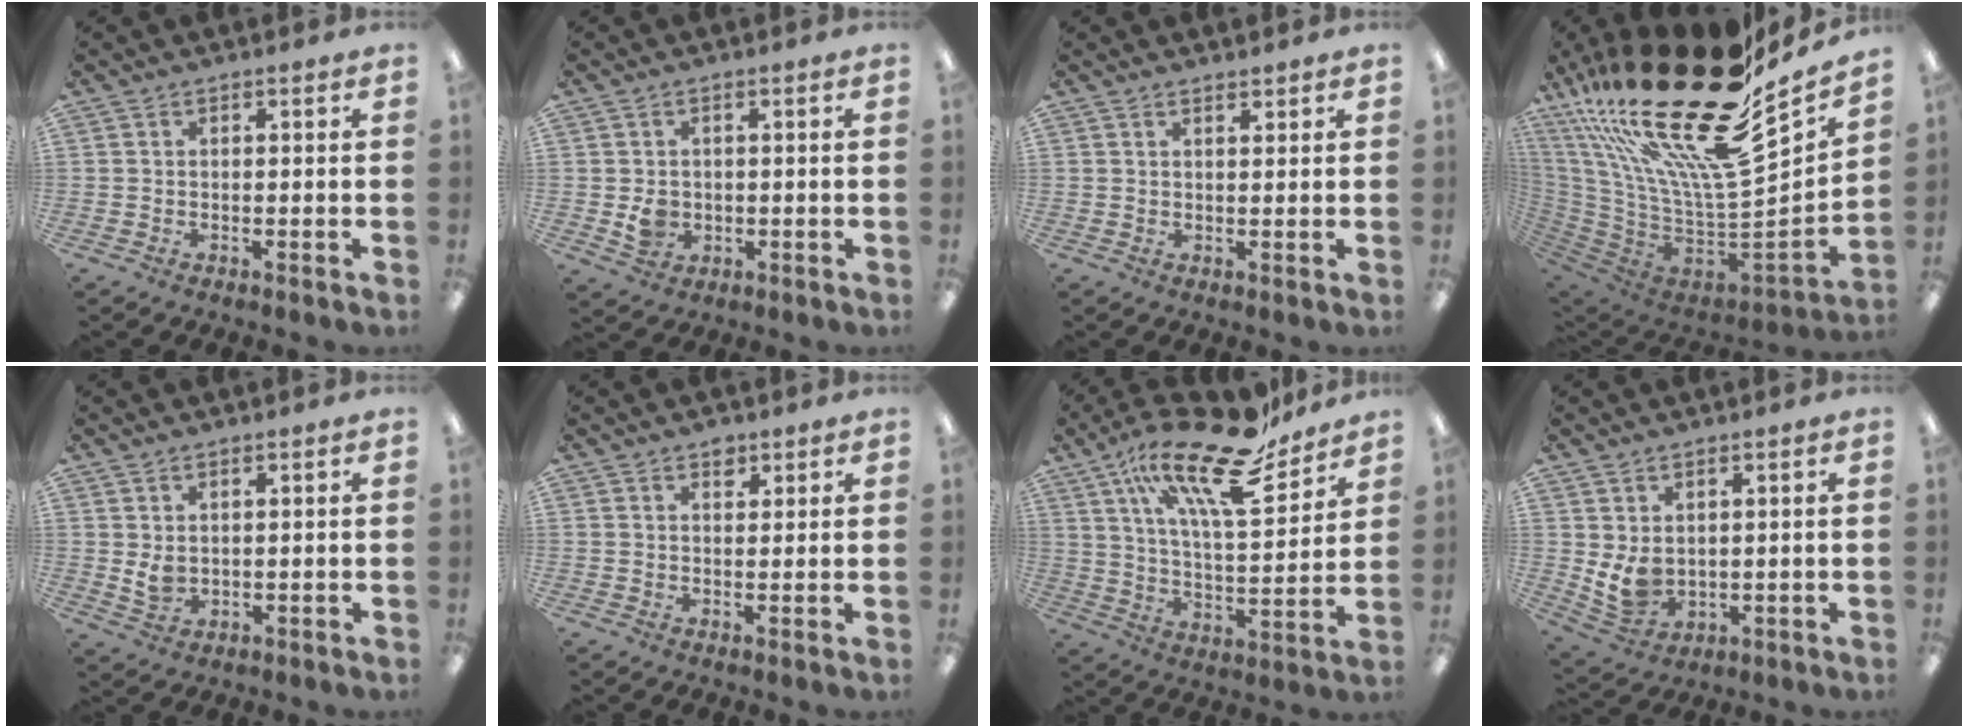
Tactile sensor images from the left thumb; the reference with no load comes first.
{"total": 4.0, "force": [-0.2, 3.5, 1.9], "torque": [-0.018, 0.002, -0.003]}
{"total": 1.5, "force": [1.4, 0.4, 0.4], "torque": [-0.008, -0.002, 0.027]}
{"total": 31.9, "force": [19.1, 11.0, 23.1], "torque": [-0.366, -0.165, 0.348]}
{"total": 3.7, "force": [1.2, 2.7, 2.1], "torque": [-0.034, -0.007, 0.020]}
{"total": 2.6, "force": [1.9, 1.6, 1.0], "torque": [0.003, -0.008, 0.030]}
{"total": 22.3, "force": [16.2, 6.8, 13.7], "torque": [-0.234, -0.104, 0.274]}
{"total": 6.2, "force": [2.0, 4.7, 3.6], "torque": [-0.076, -0.013, 0.038]}